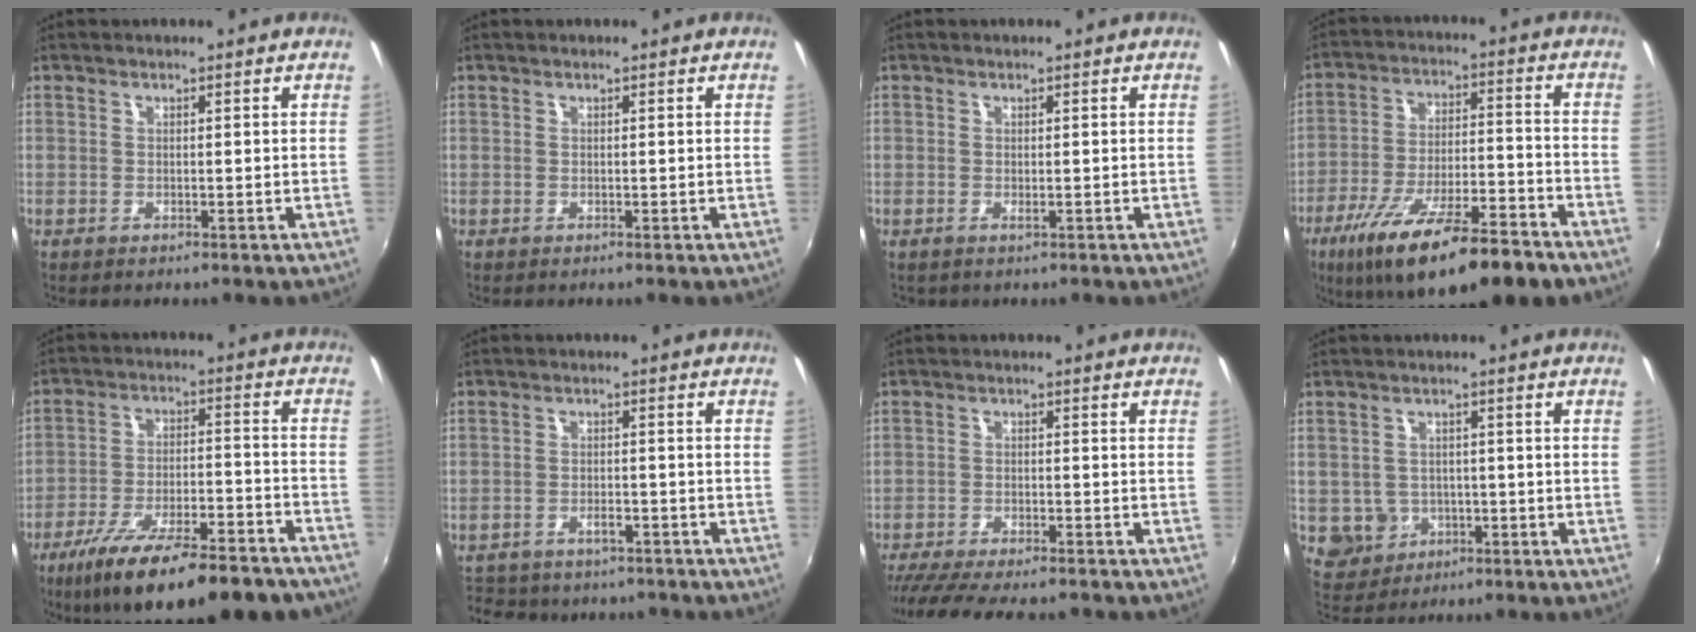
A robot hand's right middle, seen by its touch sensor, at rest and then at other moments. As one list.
[{"total": 0.0}, {"total": 0.5, "force": [-0.2, 0.2, 0.4], "torque": [-0.005, 0.001, -0.001]}, {"total": 20.6, "force": [-13.9, 4.6, 14.4], "torque": [-0.254, -0.037, -0.219]}, {"total": 24.8, "force": [-19.5, 6.4, 13.9], "torque": [-0.237, -0.037, -0.273]}, {"total": 11.2, "force": [-9.1, 5.0, 4.1], "torque": [-0.104, -0.004, -0.128]}, {"total": 13.5, "force": [-11.7, 2.2, 6.4], "torque": [-0.137, -0.032, -0.185]}, {"total": 5.8, "force": [-1.6, 5.4, 1.3], "torque": [-0.041, 0.005, -0.010]}]